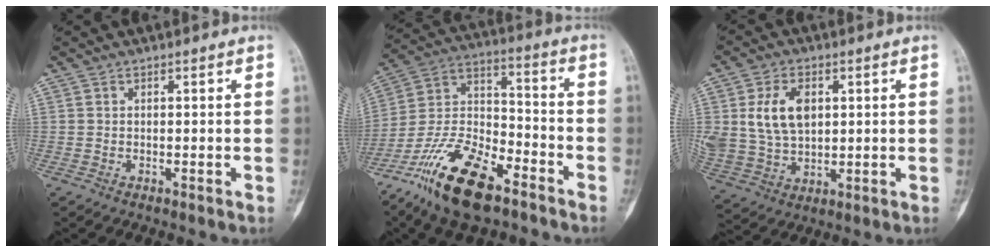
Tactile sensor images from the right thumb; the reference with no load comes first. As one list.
[{"total": 18.8, "force": [-12.2, 7.6, 12.1], "torque": [-0.226, 0.068, -0.226]}, {"total": 11.4, "force": [2.7, 7.6, 8.0], "torque": [-0.143, -0.005, 0.062]}]